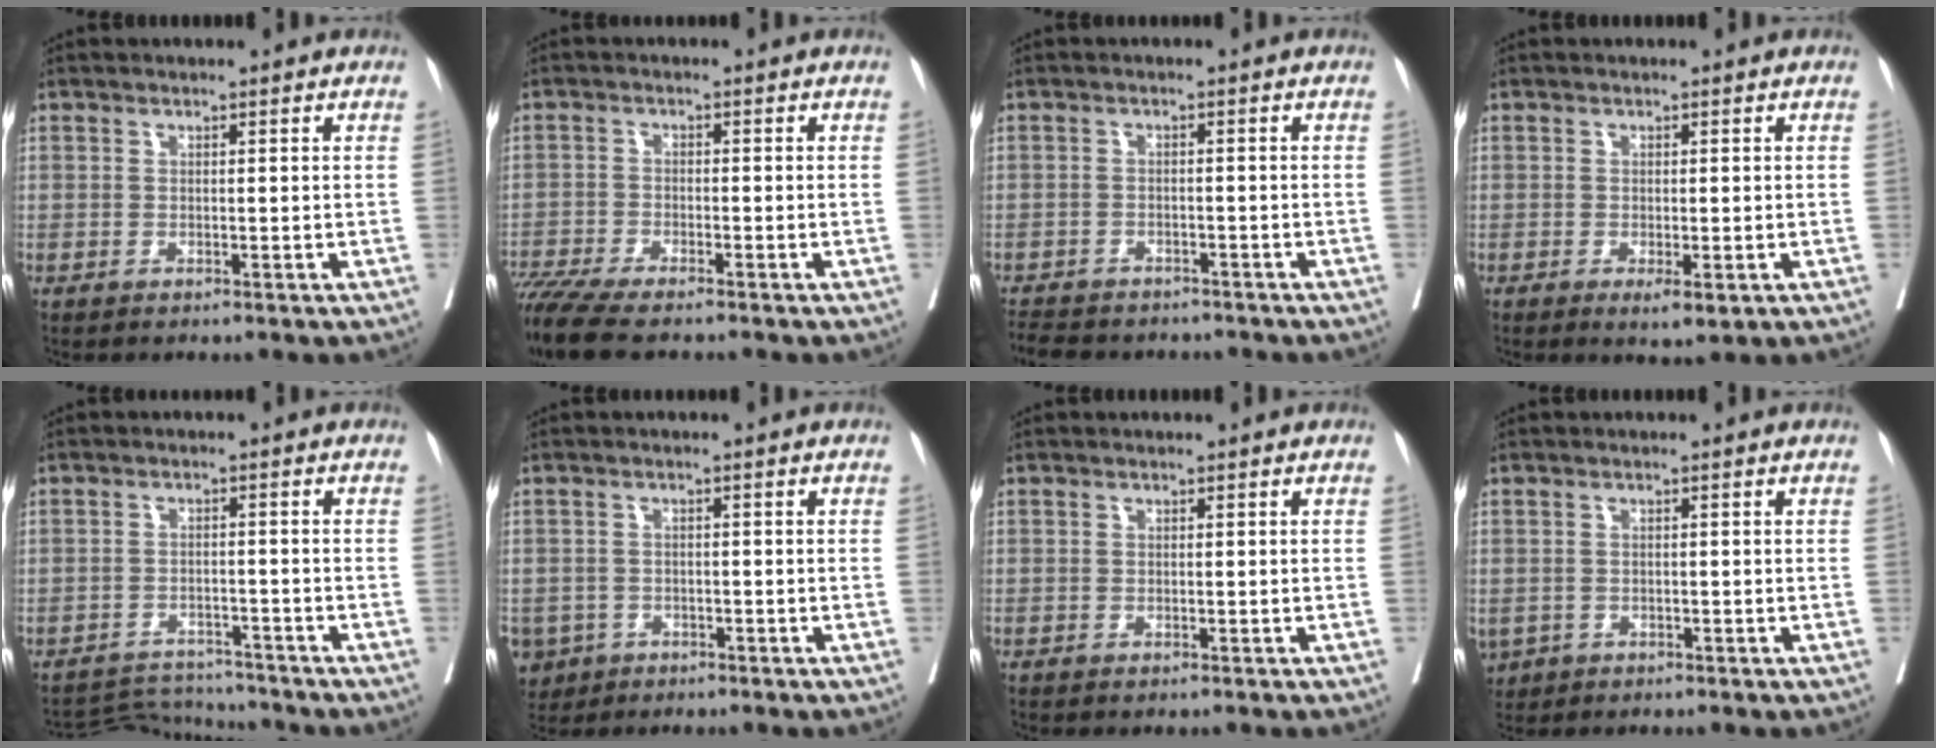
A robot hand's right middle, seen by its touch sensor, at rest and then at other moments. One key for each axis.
{"total": 8.6, "fx": -7.3, "fy": 0.9, "fz": 4.5, "tx": -0.082, "ty": -0.017, "tz": -0.124}
{"total": 10.6, "fx": -9.2, "fy": 3.8, "fz": 3.8, "tx": -0.083, "ty": -0.008, "tz": -0.122}
{"total": 2.6, "fx": -1.0, "fy": 0.6, "fz": 2.3, "tx": -0.033, "ty": -0.007, "tz": -0.009}
{"total": 5.4, "fx": -5.1, "fy": 0.1, "fz": -1.5, "tx": 0.024, "ty": 0.003, "tz": -0.081}
{"total": 5.9, "fx": -3.2, "fy": 4.8, "fz": 1.2, "tx": -0.032, "ty": 0.001, "tz": -0.048}
{"total": 0.0}
{"total": 3.8, "fx": -1.9, "fy": 3.1, "fz": 1.2, "tx": -0.029, "ty": -0.004, "tz": -0.025}